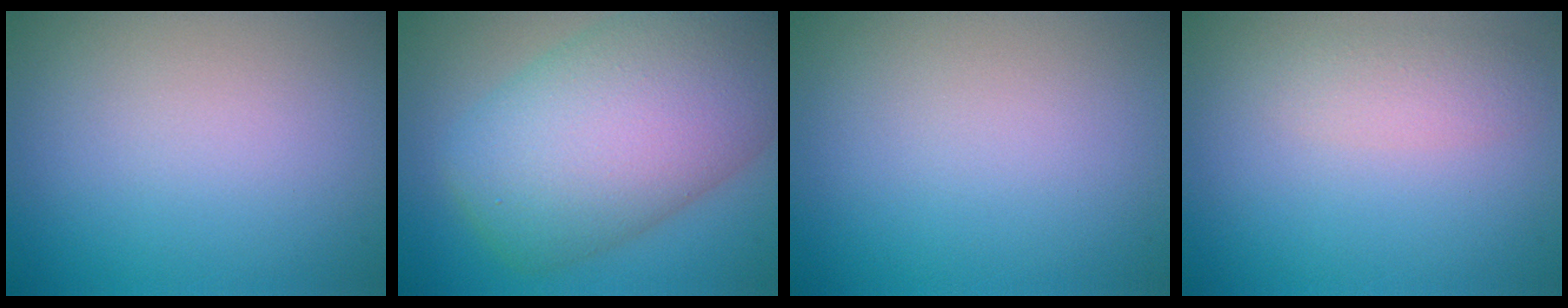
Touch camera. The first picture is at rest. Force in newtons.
{"total": 12.3, "press": 12.3, "slide": 0.5}
{"total": 0.0}
{"total": 1.8, "press": 1.8, "slide": 0.0}